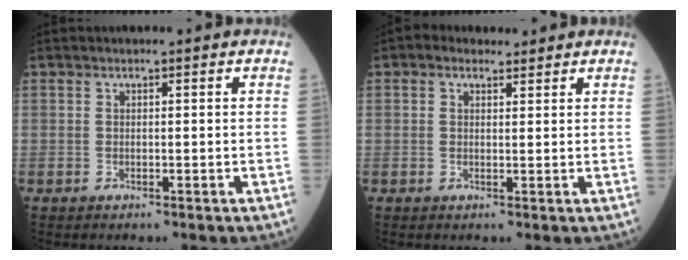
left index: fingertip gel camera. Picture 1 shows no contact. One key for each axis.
{"total": 2.3, "fx": 1.4, "fy": 1.6, "fz": 0.9, "tx": -0.023, "ty": 0.016, "tz": 0.021}